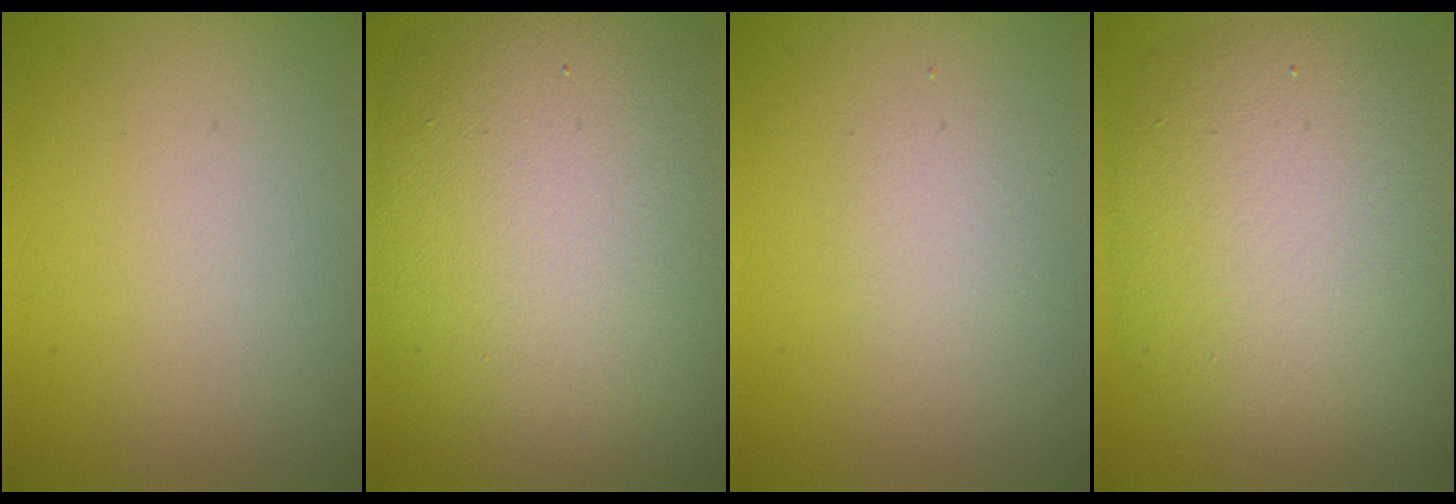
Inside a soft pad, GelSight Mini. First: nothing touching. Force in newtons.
{"total": 14.6, "press": 14.6, "slide": 0.3}
{"total": 1.4, "press": 1.4, "slide": 0.0}
{"total": 10.5, "press": 10.5, "slide": 0.3}